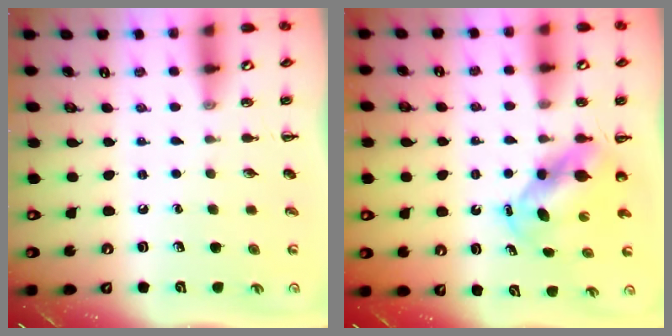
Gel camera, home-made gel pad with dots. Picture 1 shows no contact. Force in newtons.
{"total": 5.5, "press": 5.3, "slide": 1.4}